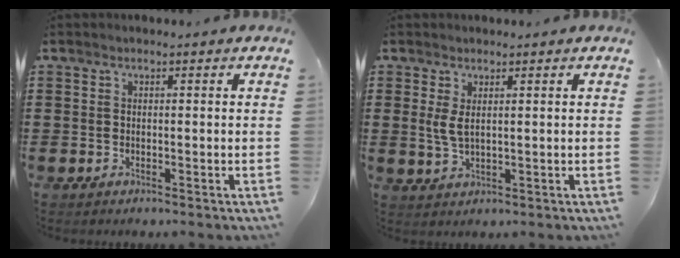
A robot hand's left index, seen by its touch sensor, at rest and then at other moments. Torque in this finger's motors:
{"motor_torque": [0.54, -0.27, 0.27, 0.06]}